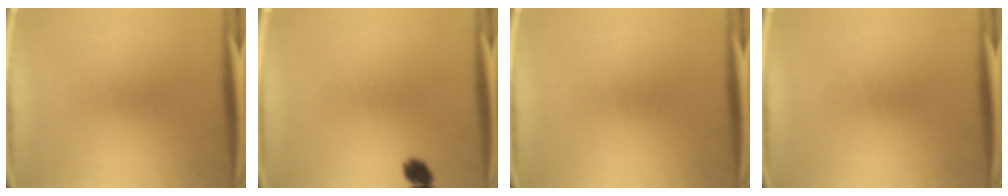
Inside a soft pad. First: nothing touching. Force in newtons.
{"total": 2.9}
{"total": 0.0}
{"total": 0.0}